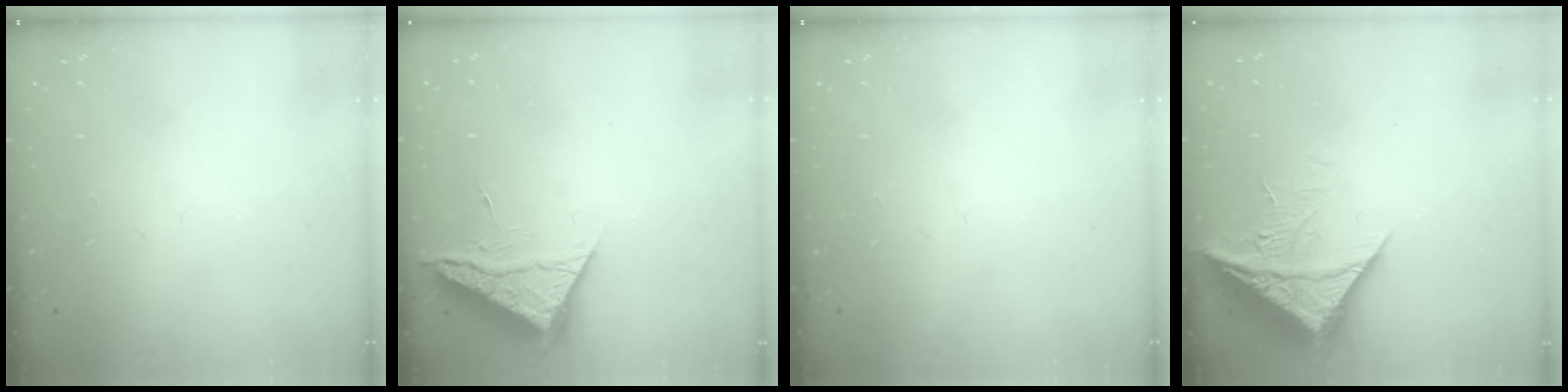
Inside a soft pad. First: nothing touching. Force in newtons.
{"total": 5.4, "press": 5.4, "slide": 0.8}
{"total": 0.0}
{"total": 10.3, "press": 10.3, "slide": 1.1}